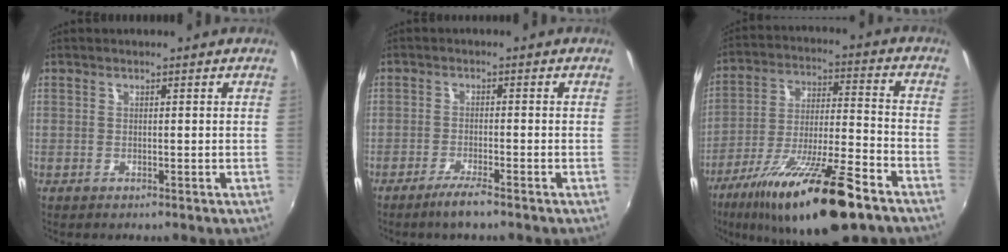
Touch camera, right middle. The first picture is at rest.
{"total": 3.6, "force": [-2.8, 0.0, 2.2], "torque": [-0.060, -0.007, -0.056]}
{"total": 22.1, "force": [-14.8, 3.9, 16.0], "torque": [-0.289, -0.034, -0.246]}